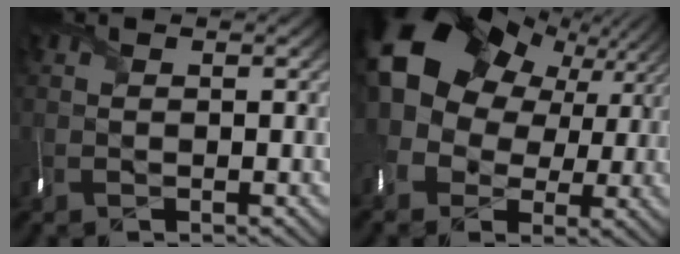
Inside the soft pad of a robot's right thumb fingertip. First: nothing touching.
{"total": 17.1, "force": [4.6, 13.4, 9.6], "torque": [-0.219, 0.022, 0.070]}